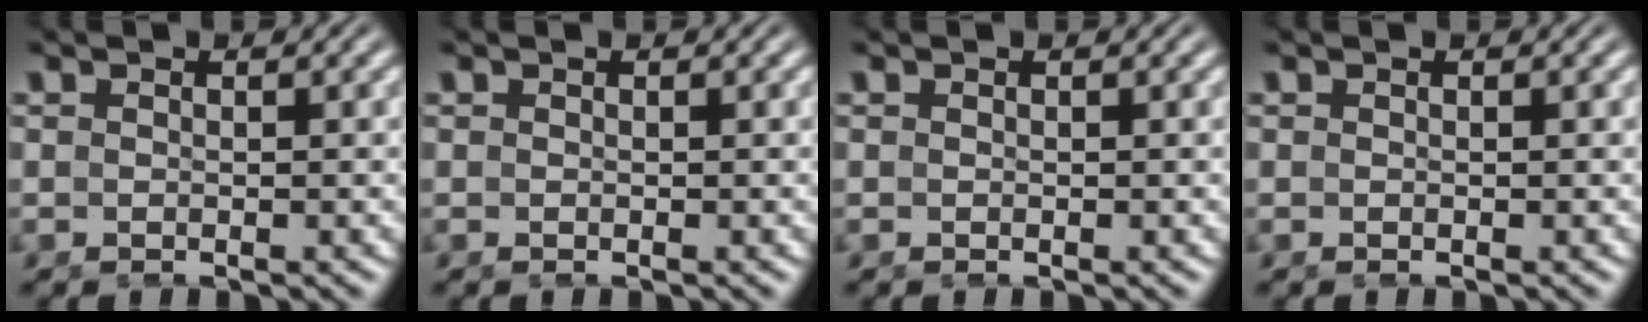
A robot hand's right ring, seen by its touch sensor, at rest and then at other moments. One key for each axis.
{"total": 0.0}
{"total": 0.0}
{"total": 0.0}